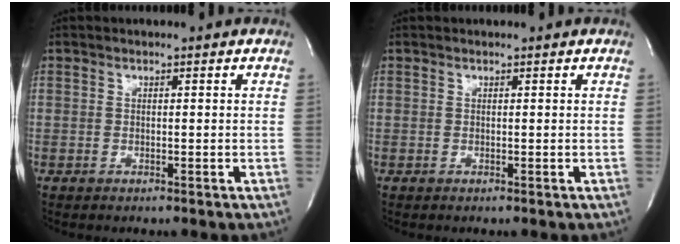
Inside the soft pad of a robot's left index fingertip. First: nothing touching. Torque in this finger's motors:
{"motor_torque": [-0.02, 0.09, 0.05, 0.00]}